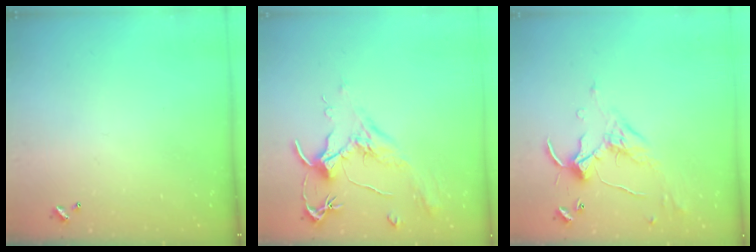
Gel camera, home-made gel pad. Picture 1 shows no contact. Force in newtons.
{"total": 2.0, "press": 1.8, "slide": 0.8}
{"total": 1.7, "press": 1.4, "slide": 0.8}